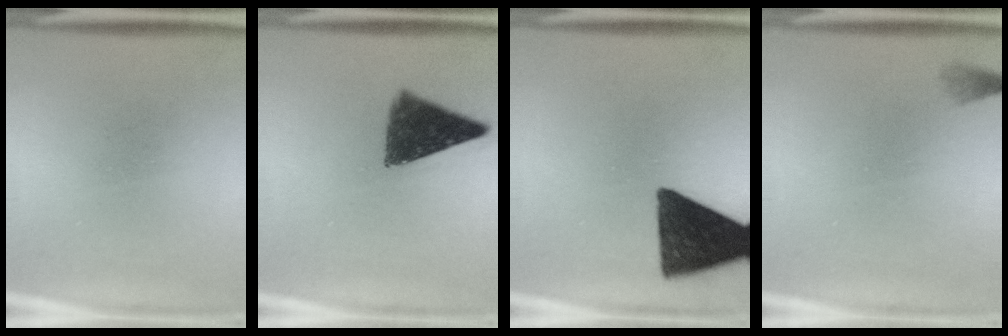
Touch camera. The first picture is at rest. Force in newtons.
{"total": 10.4}
{"total": 15.1}
{"total": 1.0}